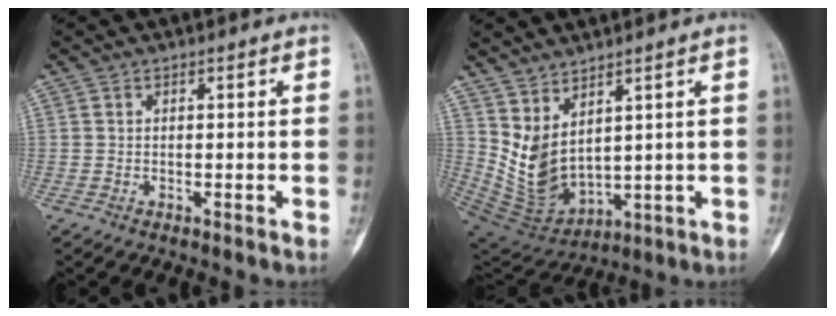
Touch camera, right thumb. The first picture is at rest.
{"total": 10.3, "force": [4.1, 5.3, 7.8], "torque": [-0.129, -0.039, 0.109]}